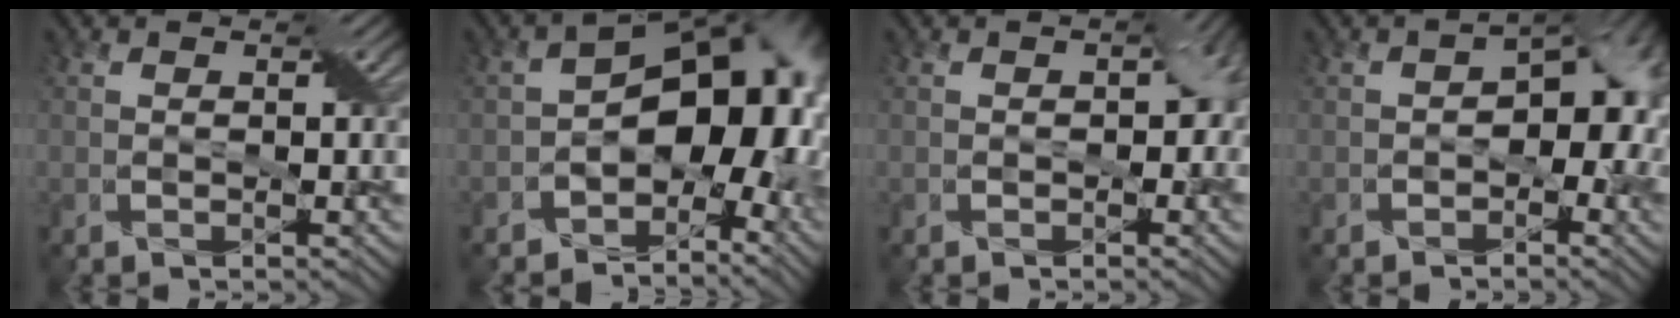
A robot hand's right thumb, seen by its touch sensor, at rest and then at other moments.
{"total": 13.3, "force": [-2.8, 8.8, 9.6], "torque": [-0.116, -0.010, -0.058]}
{"total": 3.8, "force": [-0.4, 2.7, 2.7], "torque": [-0.032, -0.012, -0.005]}
{"total": 6.8, "force": [-1.1, 4.4, 5.1], "torque": [-0.052, -0.002, -0.025]}